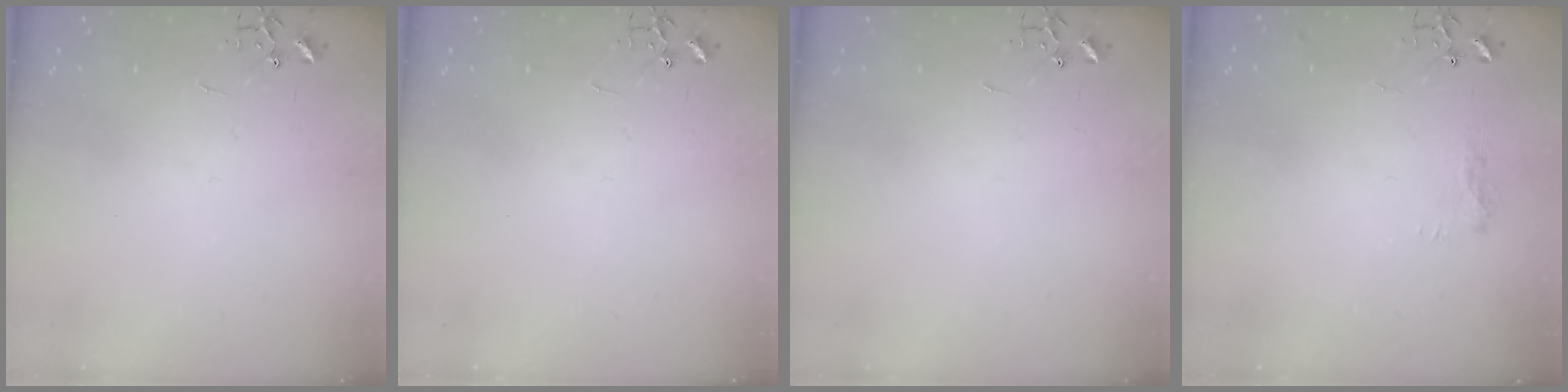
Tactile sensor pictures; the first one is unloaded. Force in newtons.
{"total": 0.0}
{"total": 0.0}
{"total": 8.7, "press": 8.7, "slide": 0.9}